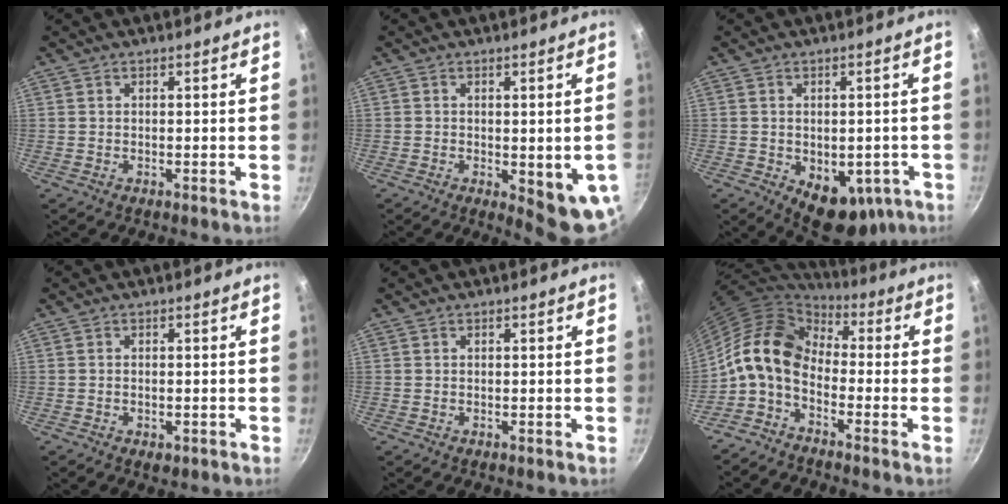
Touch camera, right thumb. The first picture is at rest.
{"total": 9.8, "force": [-2.1, 3.3, 9.0], "torque": [-0.083, -0.007, -0.018]}
{"total": 11.5, "force": [-3.8, 7.1, 8.2], "torque": [-0.063, -0.002, -0.034]}
{"total": 2.0, "force": [-0.8, 1.2, 1.4], "torque": [-0.021, -0.003, -0.011]}
{"total": 0.0}
{"total": 11.2, "force": [-1.6, 7.4, 8.3], "torque": [-0.137, 0.040, -0.050]}